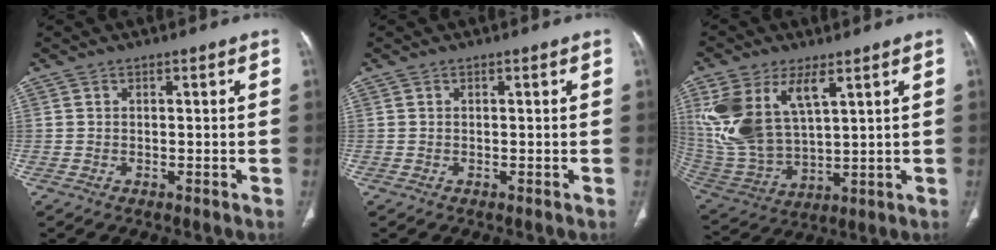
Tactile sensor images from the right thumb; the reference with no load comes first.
{"total": 0.0}
{"total": 17.1, "force": [7.1, 8.7, 12.9], "torque": [-0.266, -0.018, 0.156]}